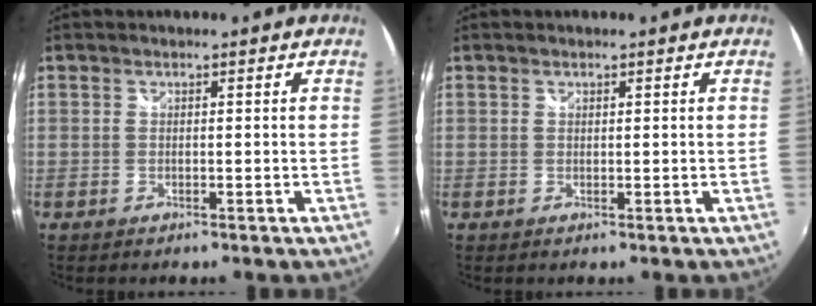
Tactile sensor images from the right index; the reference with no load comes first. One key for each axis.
{"total": 0.0}